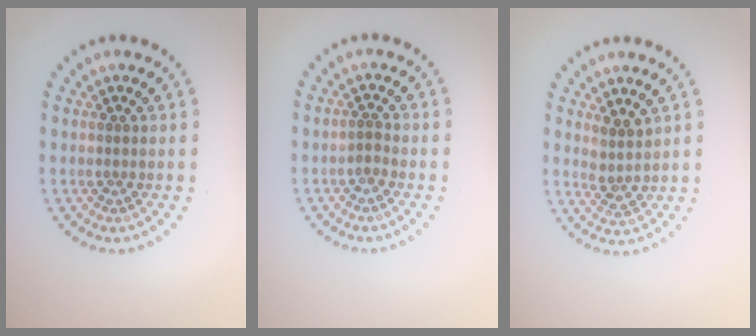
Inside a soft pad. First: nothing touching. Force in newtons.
{"total": 0.7, "press": 0.2, "slide": 0.6}
{"total": 2.0, "press": 1.6, "slide": 1.2}